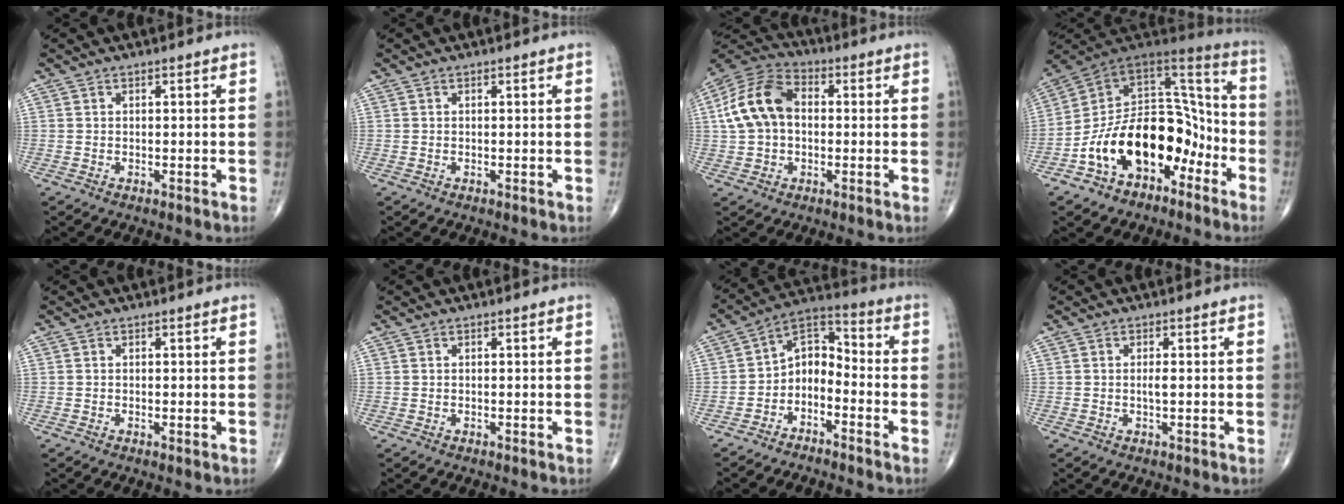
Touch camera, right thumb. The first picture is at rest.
{"total": 0.0}
{"total": 12.8, "force": [1.0, 8.9, 9.1], "torque": [-0.172, 0.032, 0.007]}
{"total": 21.3, "force": [-8.4, 13.7, 14.0], "torque": [-0.180, 0.100, -0.136]}
{"total": 0.5, "force": [-0.1, 0.2, 0.5], "torque": [-0.011, -0.003, -0.002]}
{"total": 0.0}
{"total": 8.3, "force": [-4.0, 5.3, 5.0], "torque": [-0.062, 0.069, -0.087]}
{"total": 1.3, "force": [-0.1, 0.3, 1.3], "torque": [-0.026, -0.001, -0.002]}